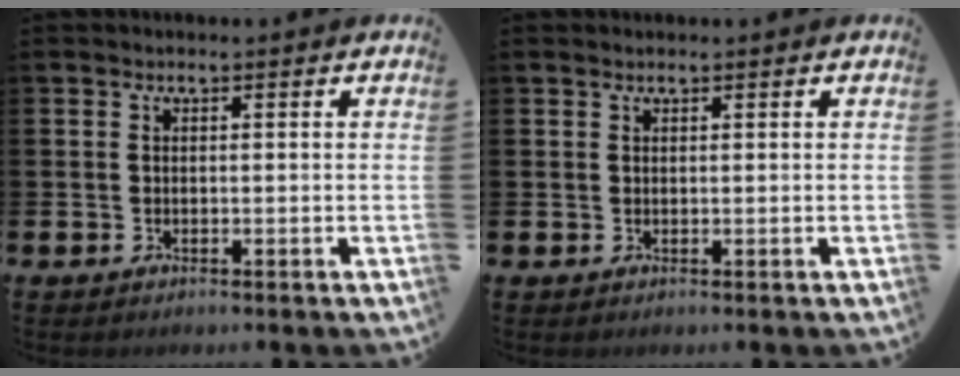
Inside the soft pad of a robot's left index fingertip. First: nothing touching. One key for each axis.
{"total": 0.7, "fx": 0.6, "fy": 0.1, "fz": 0.2, "tx": -0.001, "ty": 0.001, "tz": 0.010}